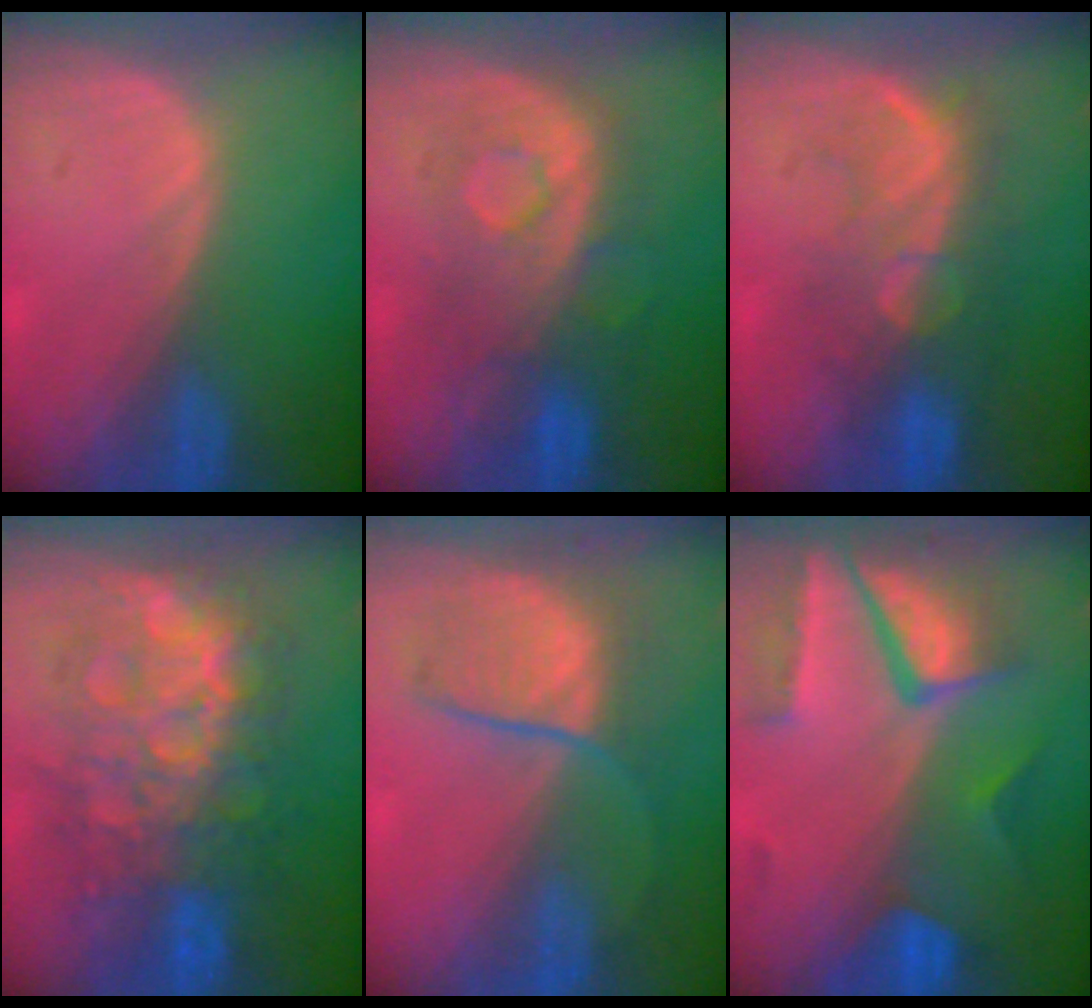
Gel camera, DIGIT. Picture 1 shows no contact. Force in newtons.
{"total": 8.3, "press": 8.3, "slide": 0.9}
{"total": 8.4, "press": 8.1, "slide": 2.2}
{"total": 12.5, "press": 12.4, "slide": 1.2}
{"total": 7.2, "press": 7.2, "slide": 0.3}
{"total": 10.2, "press": 8.6, "slide": 5.4}